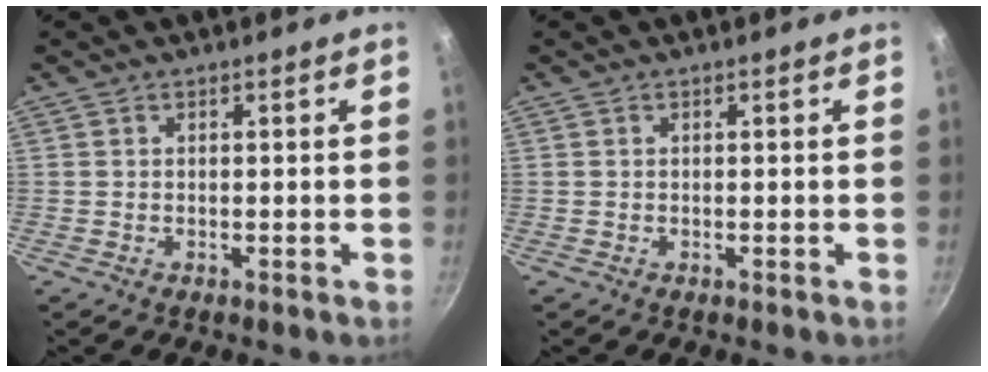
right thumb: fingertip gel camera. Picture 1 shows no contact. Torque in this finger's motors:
{"motor_torque": [0.00, 0.00, 0.00, 0.00, 0.01]}